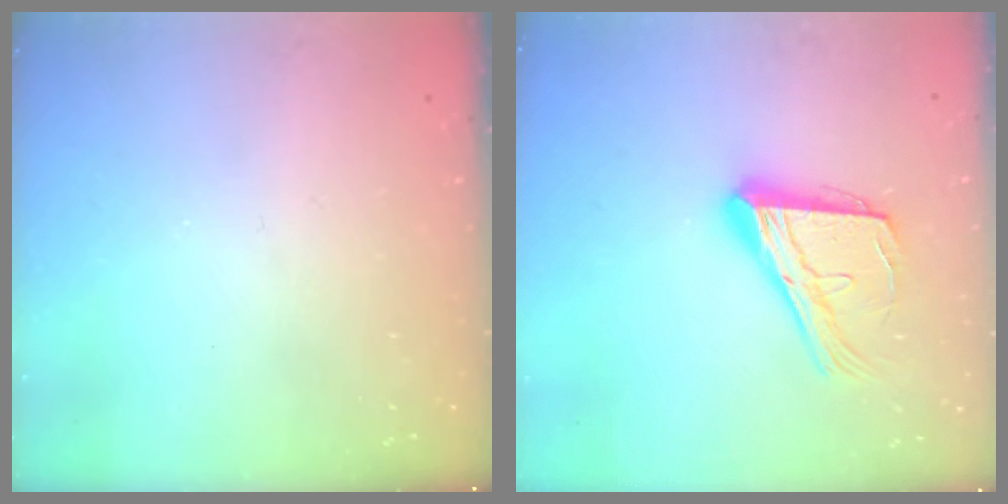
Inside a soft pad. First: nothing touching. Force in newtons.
{"total": 17.9, "press": 17.8, "slide": 1.9}